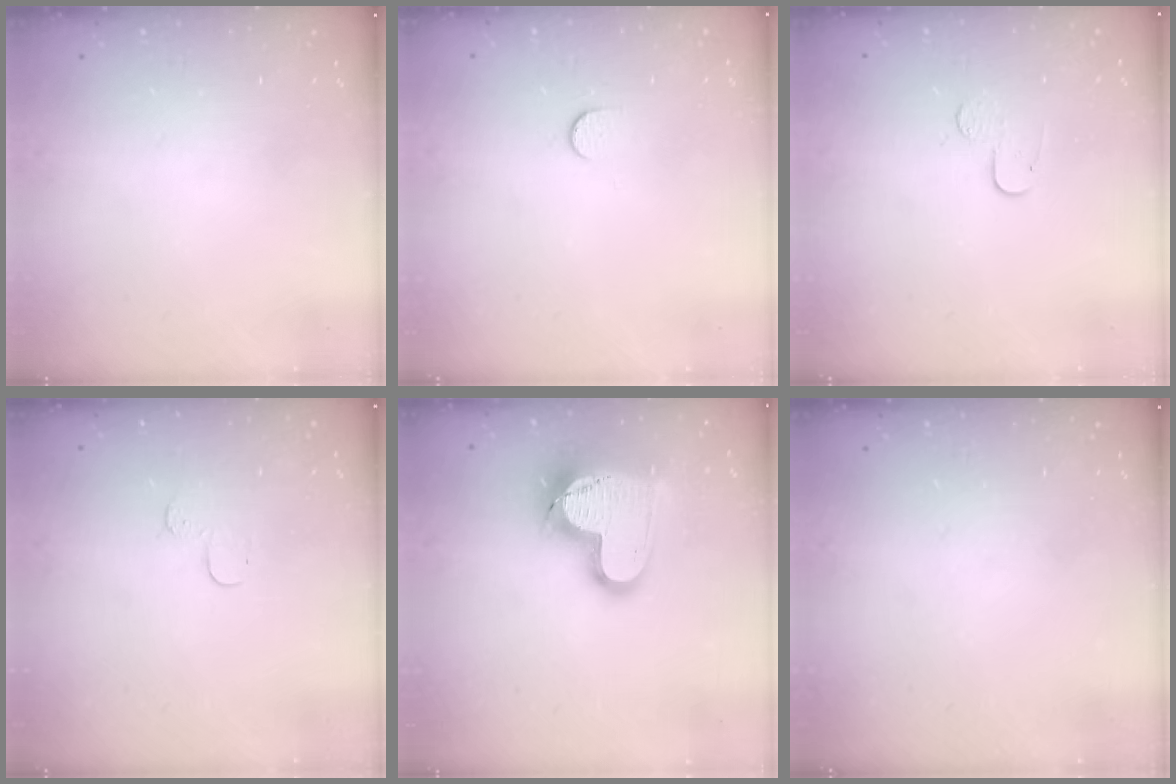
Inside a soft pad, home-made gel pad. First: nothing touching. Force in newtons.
{"total": 5.7, "press": 5.6, "slide": 0.6}
{"total": 5.5, "press": 5.5, "slide": 0.5}
{"total": 3.2, "press": 3.2, "slide": 0.3}
{"total": 17.4, "press": 17.4, "slide": 1.3}
{"total": 0.0}